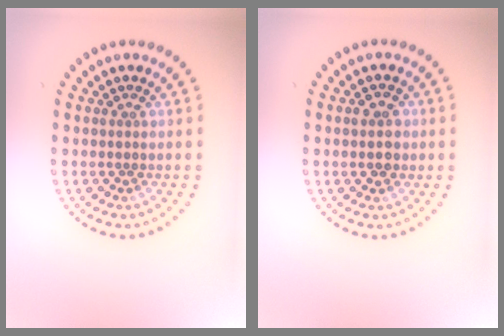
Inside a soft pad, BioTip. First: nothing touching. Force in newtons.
{"total": 2.3, "press": 2.3, "slide": 0.2}